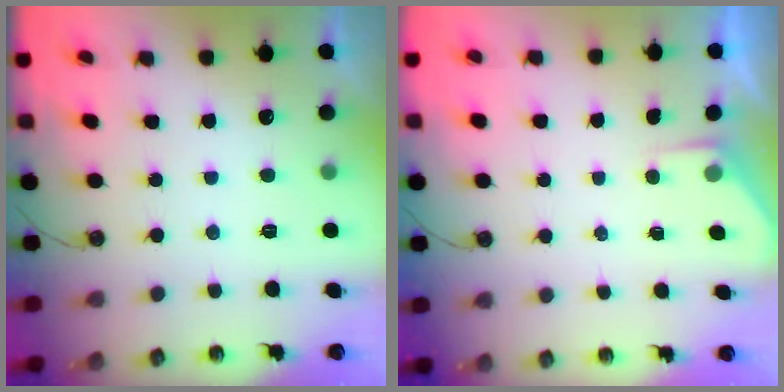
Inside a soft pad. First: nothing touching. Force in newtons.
{"total": 1.6, "press": 1.6, "slide": 0.3}